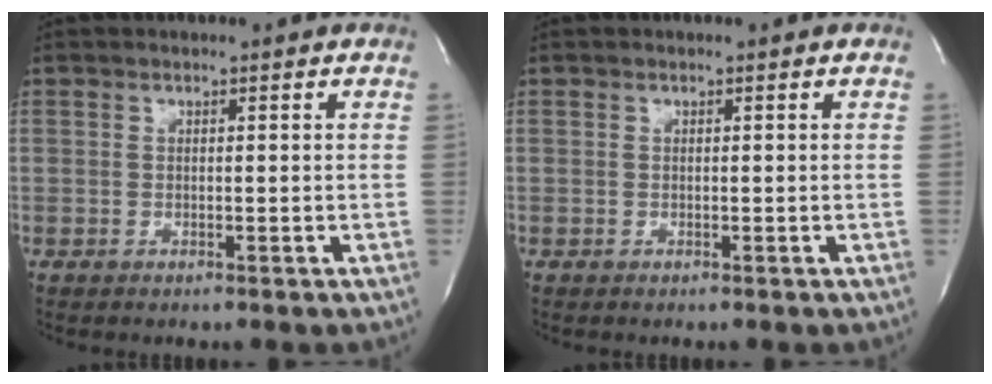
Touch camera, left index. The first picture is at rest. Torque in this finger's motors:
{"motor_torque": [0.00, 0.00, 0.00, 0.00]}